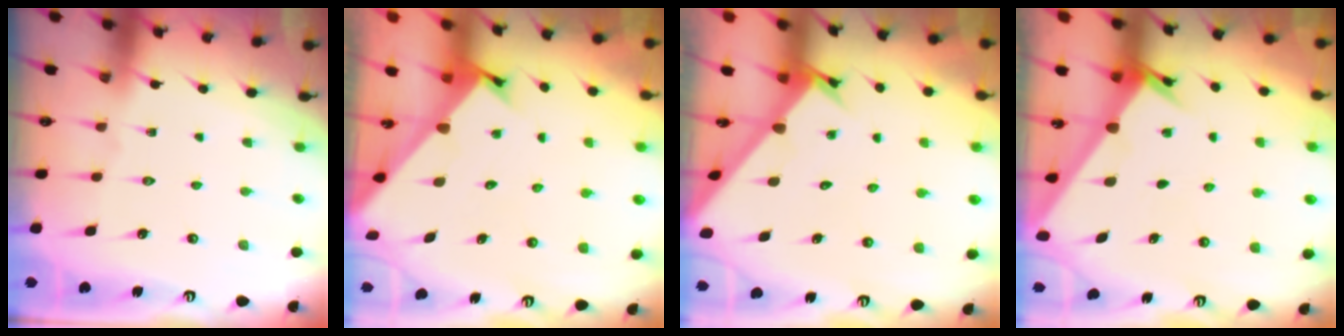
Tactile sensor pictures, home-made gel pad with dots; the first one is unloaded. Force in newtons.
{"total": 3.5, "press": 3.5, "slide": 0.4}
{"total": 2.6, "press": 2.6, "slide": 0.3}
{"total": 2.5, "press": 2.5, "slide": 0.2}